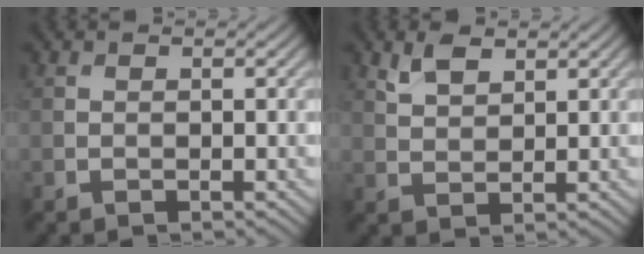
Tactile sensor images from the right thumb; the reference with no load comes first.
{"total": 3.2, "force": [2.2, 1.4, 1.8], "torque": [-0.043, -0.001, 0.046]}